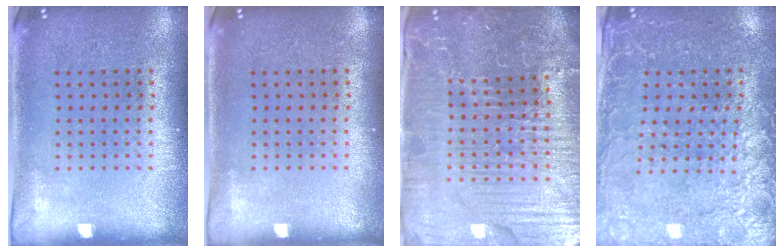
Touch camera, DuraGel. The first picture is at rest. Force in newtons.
{"total": 0.0}
{"total": 6.2, "press": 5.6, "slide": 2.7}
{"total": 3.1, "press": 2.9, "slide": 0.9}